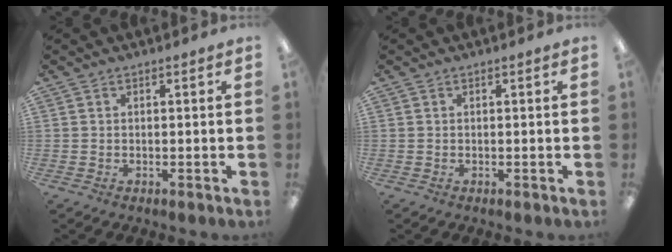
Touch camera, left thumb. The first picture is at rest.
{"total": 0.0}